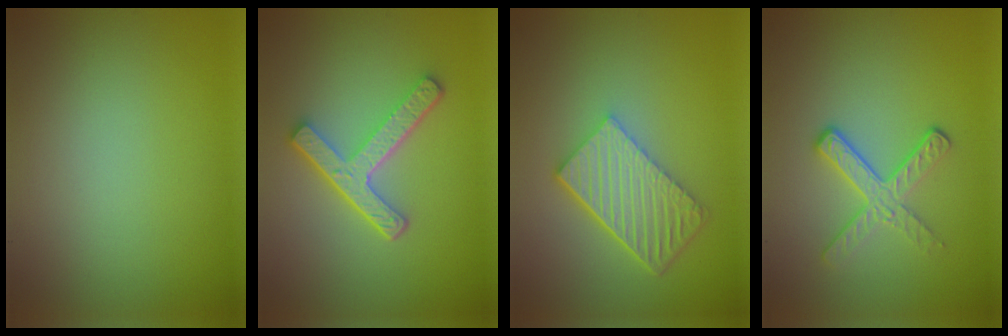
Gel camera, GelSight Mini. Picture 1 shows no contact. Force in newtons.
{"total": 5.0, "press": 3.7, "slide": 3.3}
{"total": 6.1, "press": 4.2, "slide": 4.4}
{"total": 3.1, "press": 2.5, "slide": 1.9}